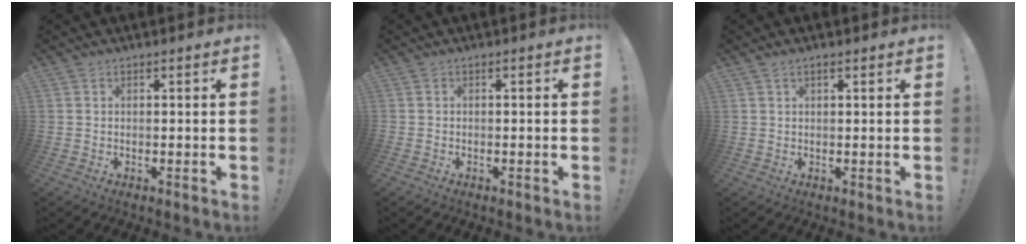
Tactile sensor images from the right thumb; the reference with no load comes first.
{"total": 1.2, "force": [-0.5, -0.3, 1.0], "torque": [-0.024, 0.002, -0.009]}
{"total": 1.7, "force": [1.1, 0.6, 1.2], "torque": [-0.021, 0.000, 0.019]}